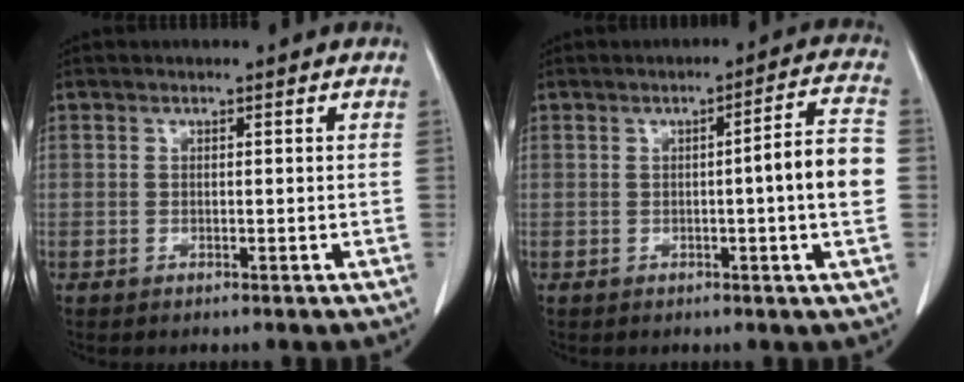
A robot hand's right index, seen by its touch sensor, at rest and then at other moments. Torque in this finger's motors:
{"motor_torque": [0.84, -0.27, 0.34, 0.09]}